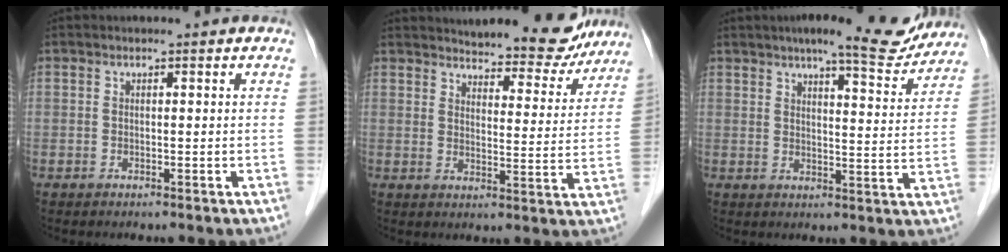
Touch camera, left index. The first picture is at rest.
{"total": 14.9, "force": [14.0, 3.3, 3.8], "torque": [-0.031, -0.021, 0.166]}
{"total": 12.1, "force": [10.4, 2.1, 5.7], "torque": [-0.068, -0.006, 0.124]}